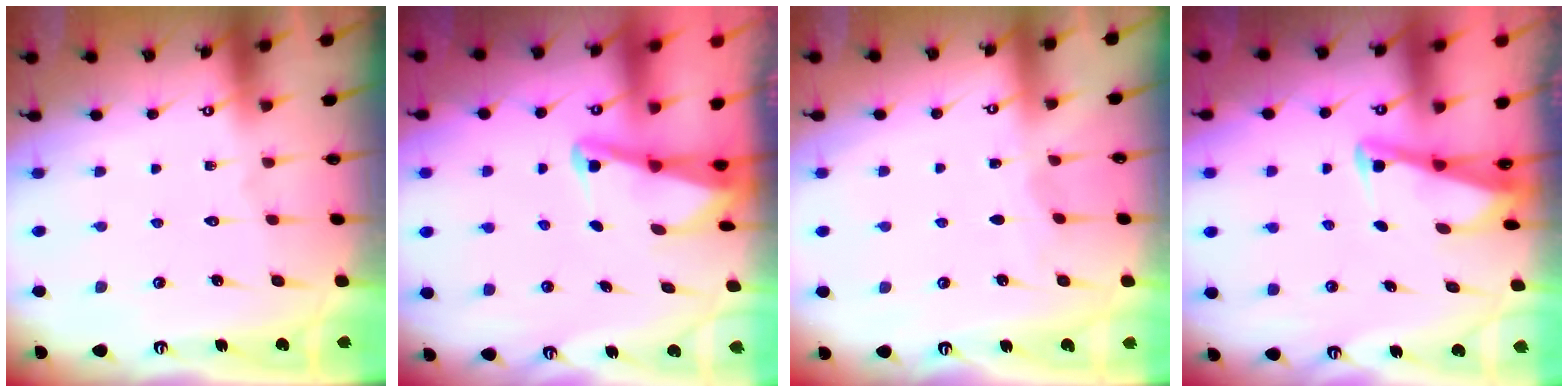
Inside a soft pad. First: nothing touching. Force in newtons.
{"total": 2.2, "press": 2.2, "slide": 0.3}
{"total": 2.9, "press": 2.9, "slide": 0.4}
{"total": 2.8, "press": 2.8, "slide": 0.3}